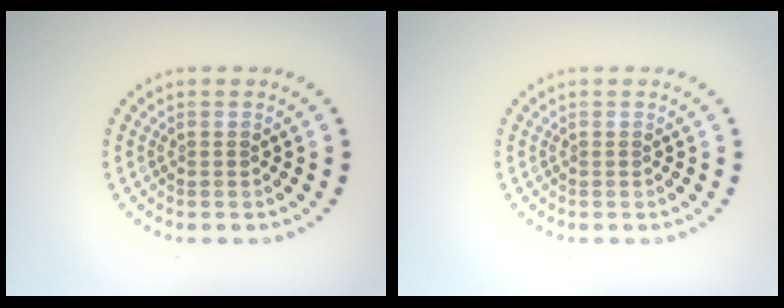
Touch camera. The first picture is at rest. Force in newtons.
{"total": 0.0}